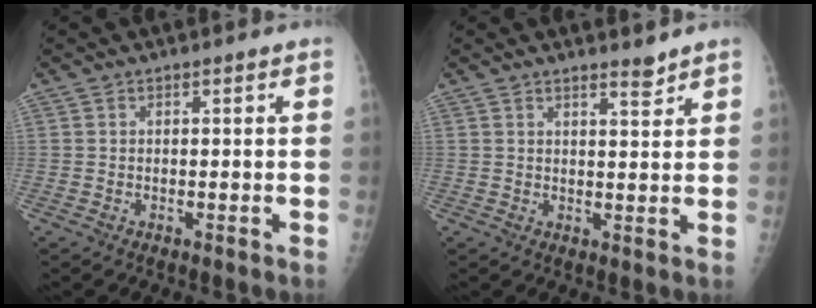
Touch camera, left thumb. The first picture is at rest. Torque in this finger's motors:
{"motor_torque": [0.01, -0.12, -0.19, -0.11, 0.03]}